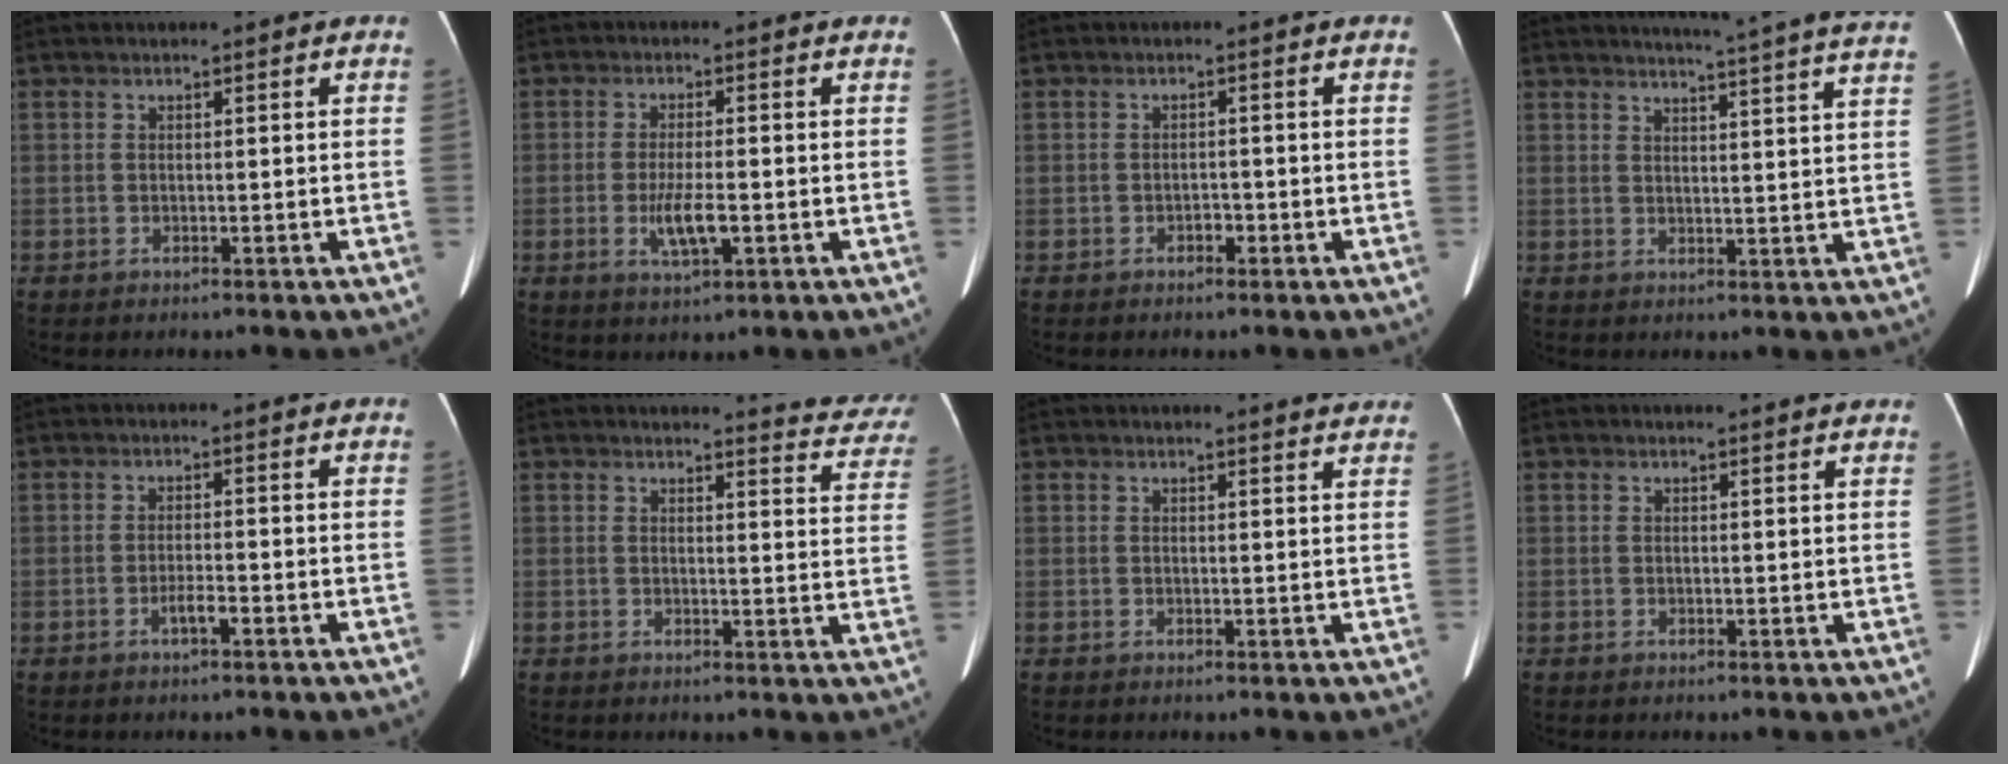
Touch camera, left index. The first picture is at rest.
{"total": 4.8, "force": [-1.2, 0.9, 4.6], "torque": [-0.094, -0.008, -0.018]}
{"total": 1.1, "force": [-0.7, 0.6, 0.6], "torque": [-0.008, 0.003, -0.010]}
{"total": 19.2, "force": [17.8, -1.5, 6.8], "torque": [-0.099, -0.070, 0.201]}
{"total": 1.8, "force": [-1.0, 0.1, 1.5], "torque": [-0.028, 0.000, -0.018]}
{"total": 9.7, "force": [9.7, 1.0, 0.6], "torque": [0.018, -0.067, 0.076]}
{"total": 6.5, "force": [6.3, 0.5, 1.4], "torque": [-0.008, -0.003, 0.048]}
{"total": 4.4, "force": [4.3, 0.4, 1.0], "torque": [-0.015, 0.004, 0.037]}